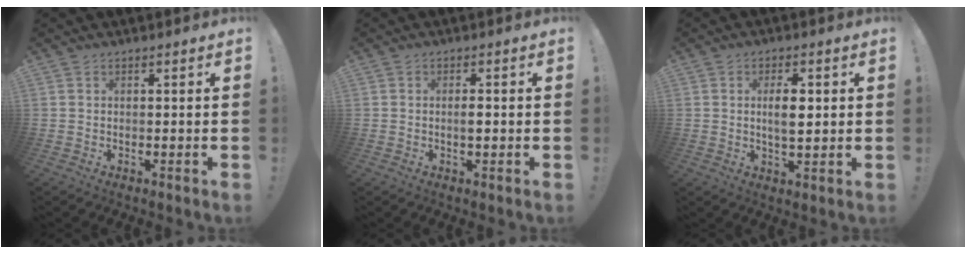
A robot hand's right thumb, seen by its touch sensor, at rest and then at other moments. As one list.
[{"total": 2.1, "force": [-0.4, 0.7, 1.9], "torque": [-0.024, -0.001, -0.011]}, {"total": 6.5, "force": [0.9, 3.0, 5.7], "torque": [-0.090, -0.003, 0.008]}]